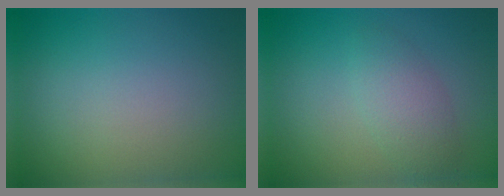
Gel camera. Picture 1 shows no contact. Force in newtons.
{"total": 2.6, "press": 2.6, "slide": 0.1}